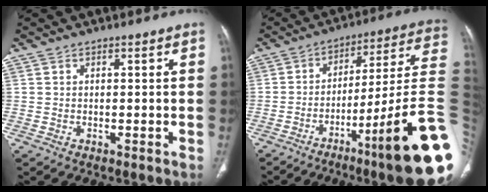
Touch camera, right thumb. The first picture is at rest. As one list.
[{"total": 23.2, "force": [-7.7, 1.3, 21.9], "torque": [-0.244, 0.045, -0.115]}]